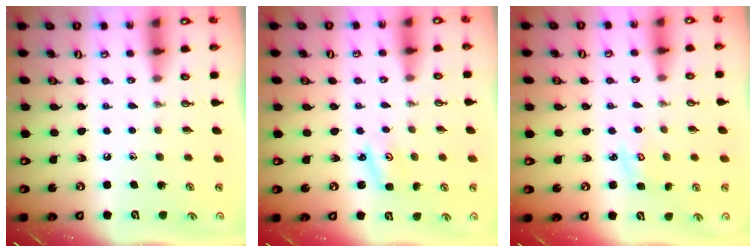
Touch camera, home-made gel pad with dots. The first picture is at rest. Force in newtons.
{"total": 3.2, "press": 3.2, "slide": 0.3}
{"total": 2.9, "press": 2.8, "slide": 0.3}